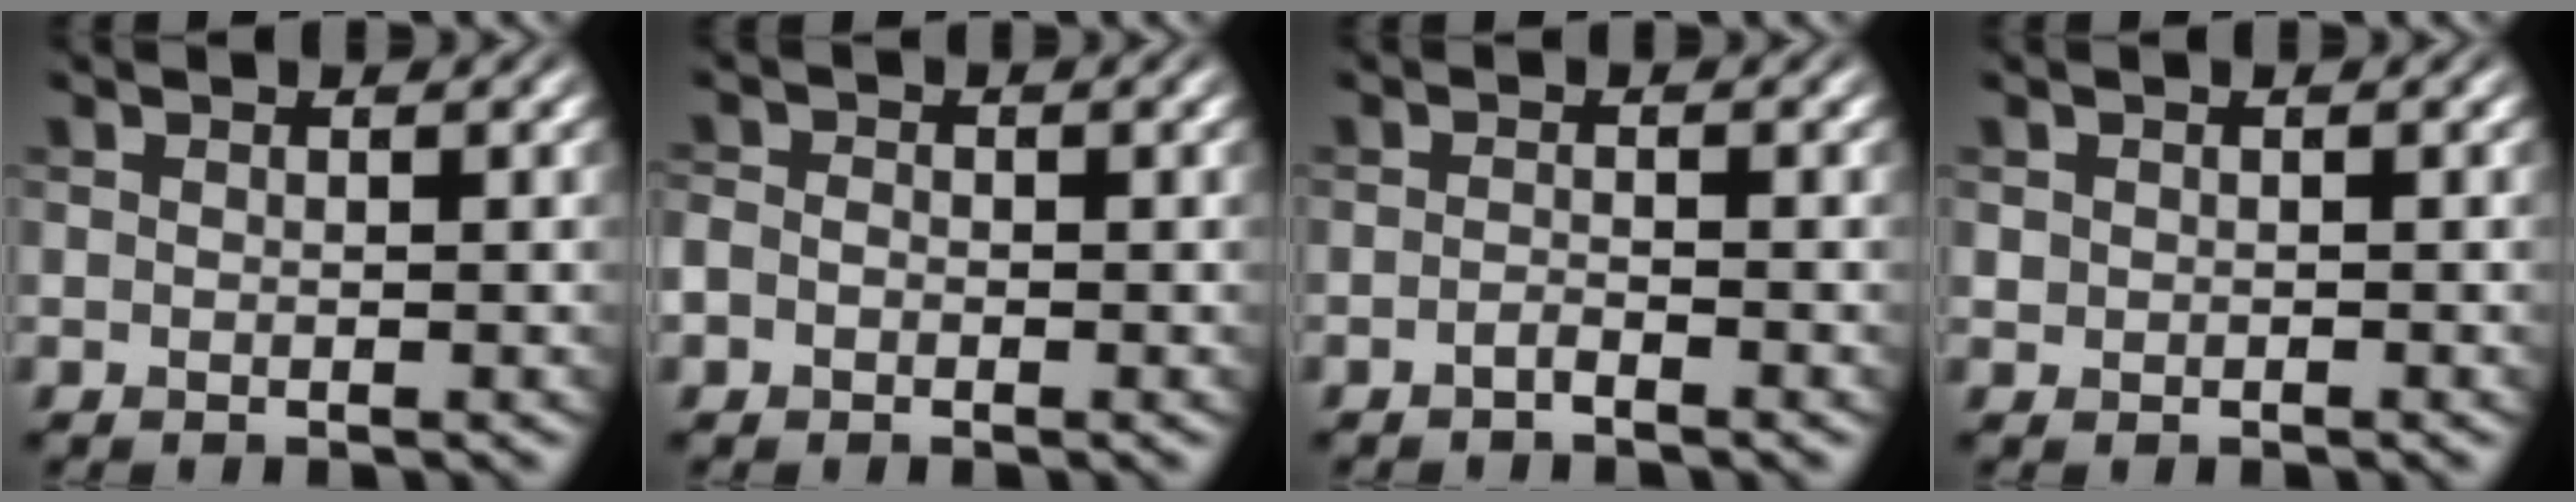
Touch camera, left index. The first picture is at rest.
{"total": 1.8, "force": [-0.5, 1.6, 0.8], "torque": [-0.007, 0.001, -0.016]}
{"total": 0.9, "force": [-0.7, 0.2, 0.5], "torque": [-0.010, 0.003, -0.015]}
{"total": 0.6, "force": [0.1, 0.6, 0.0], "torque": [0.004, -0.003, 0.000]}